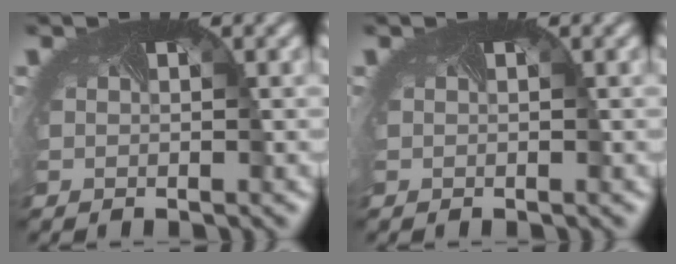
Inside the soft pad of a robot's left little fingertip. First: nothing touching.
{"total": 0.0}